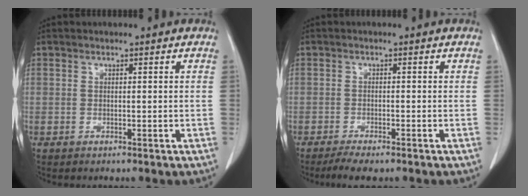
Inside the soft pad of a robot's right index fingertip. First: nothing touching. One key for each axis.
{"total": 3.3, "fx": -2.6, "fy": 0.6, "fz": 2.0, "tx": -0.037, "ty": -0.008, "tz": -0.043}